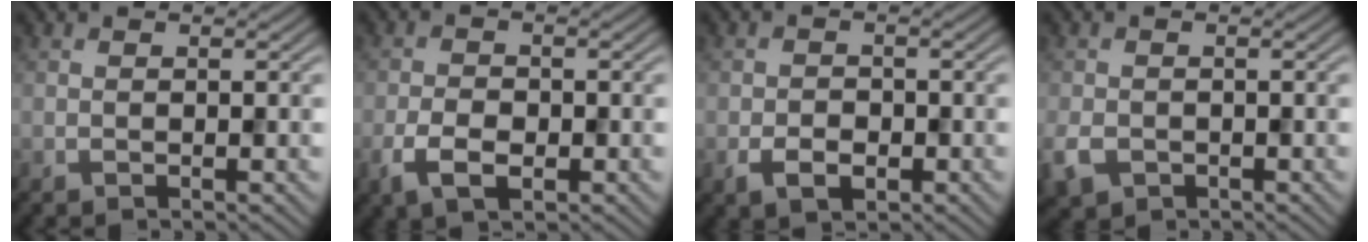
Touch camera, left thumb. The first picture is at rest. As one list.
[{"total": 4.6, "force": [-2.0, 2.7, 3.1], "torque": [-0.067, -0.007, -0.043]}, {"total": 3.5, "force": [-1.5, 2.4, 2.1], "torque": [-0.042, -0.007, -0.031]}, {"total": 3.4, "force": [-1.5, 2.5, 1.6], "torque": [-0.049, -0.013, -0.036]}]